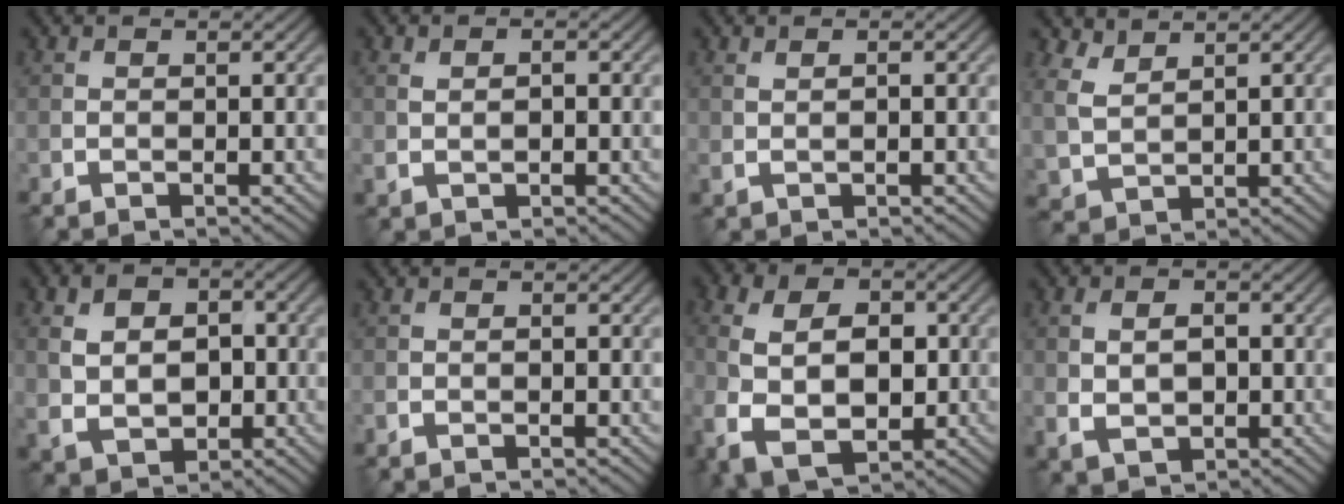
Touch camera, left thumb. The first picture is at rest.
{"total": 2.1, "force": [0.0, 1.2, 1.7], "torque": [-0.038, -0.001, 0.003]}
{"total": 1.1, "force": [0.2, 0.3, 1.1], "torque": [-0.025, 0.002, 0.005]}
{"total": 4.4, "force": [3.1, 2.1, 2.3], "torque": [-0.066, -0.002, 0.072]}
{"total": 7.7, "force": [-0.2, 5.8, 5.1], "torque": [-0.111, -0.009, -0.002]}
{"total": 0.6, "force": [-0.4, 0.2, 0.5], "torque": [-0.010, 0.000, -0.007]}
{"total": 11.5, "force": [-1.6, 7.8, 8.3], "torque": [-0.177, -0.021, -0.018]}
{"total": 4.6, "force": [-0.3, 3.1, 3.3], "torque": [-0.054, 0.001, -0.004]}